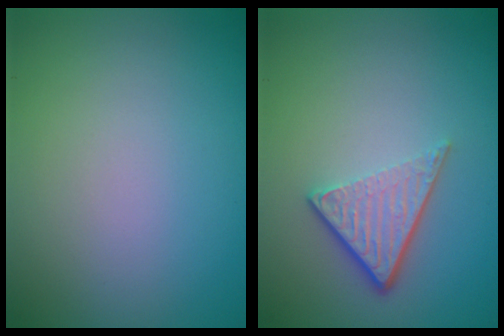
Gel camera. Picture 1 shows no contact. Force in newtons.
{"total": 3.9, "press": 2.7, "slide": 2.9}